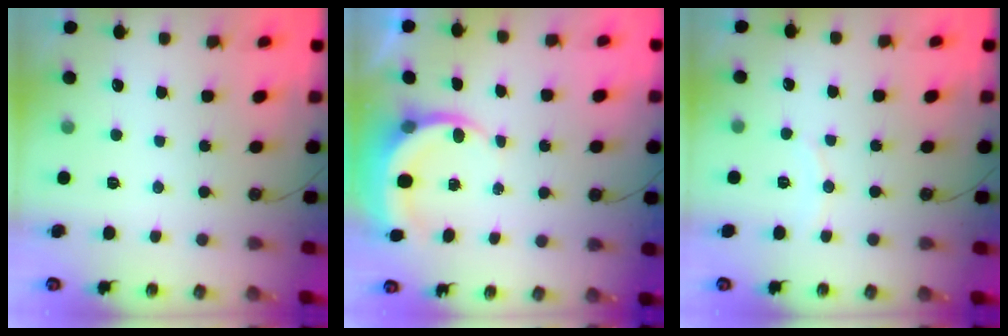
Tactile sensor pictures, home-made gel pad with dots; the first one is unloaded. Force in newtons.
{"total": 5.0, "press": 5.0, "slide": 0.4}
{"total": 3.7, "press": 3.7, "slide": 0.2}